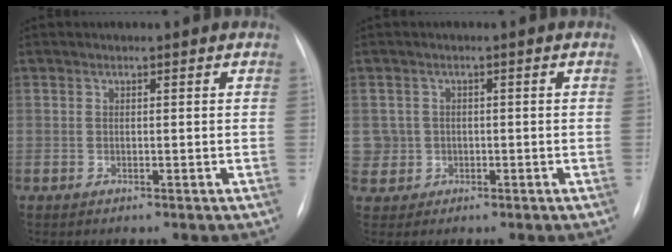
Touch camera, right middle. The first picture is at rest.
{"total": 3.4, "force": [-0.1, 3.4, -0.3], "torque": [0.015, 0.010, 0.000]}